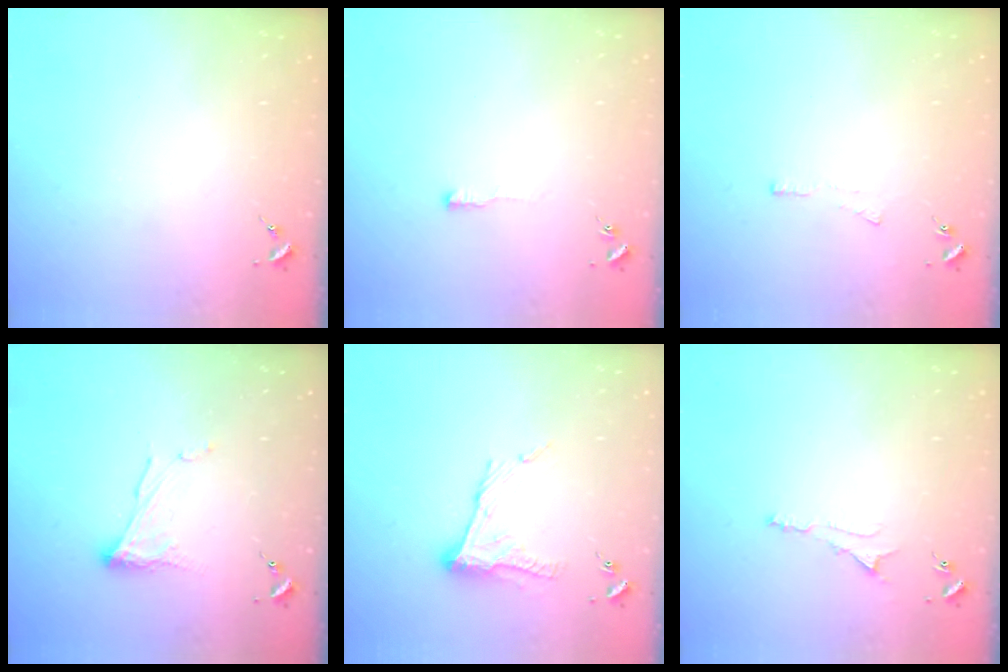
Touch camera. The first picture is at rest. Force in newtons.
{"total": 3.3, "press": 3.3, "slide": 0.6}
{"total": 3.0, "press": 3.0, "slide": 0.3}
{"total": 8.2, "press": 8.1, "slide": 0.4}
{"total": 10.9, "press": 10.9, "slide": 0.9}
{"total": 5.5, "press": 5.4, "slide": 0.7}